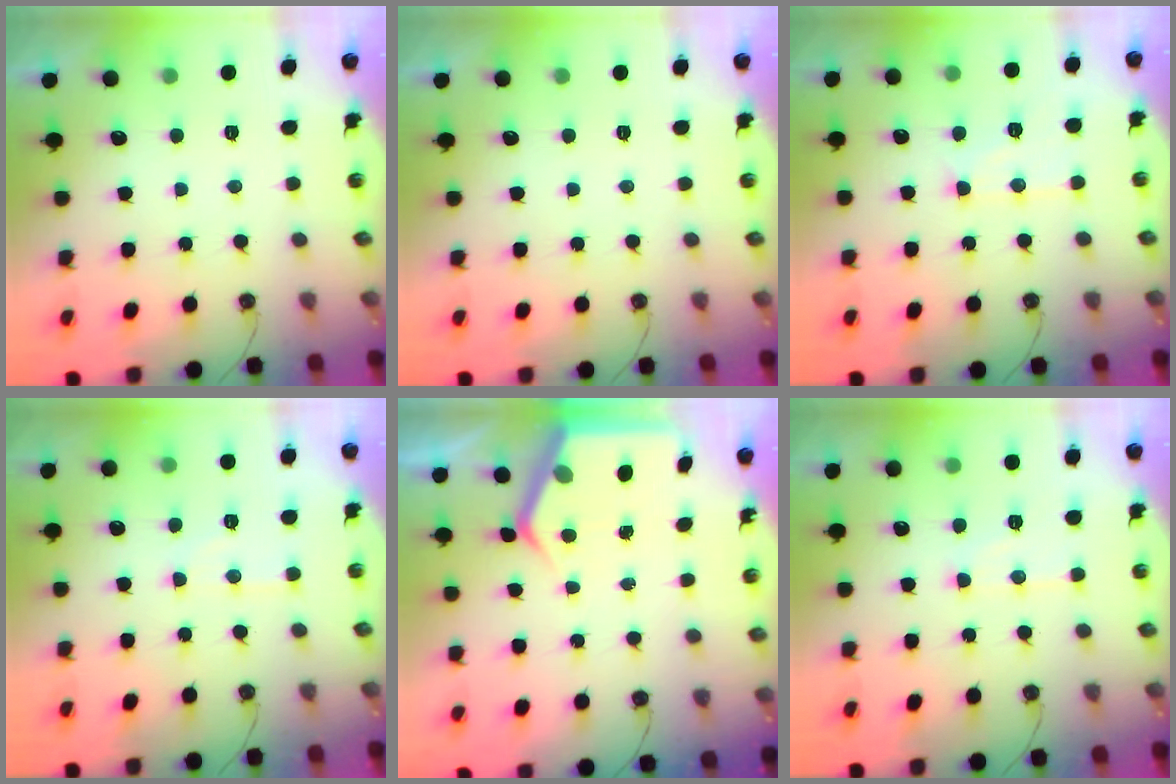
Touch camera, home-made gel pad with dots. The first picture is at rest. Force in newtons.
{"total": 0.0}
{"total": 9.7, "press": 9.7, "slide": 0.8}
{"total": 7.4, "press": 7.4, "slide": 0.6}
{"total": 5.0, "press": 4.9, "slide": 0.3}
{"total": 9.6, "press": 9.5, "slide": 0.9}